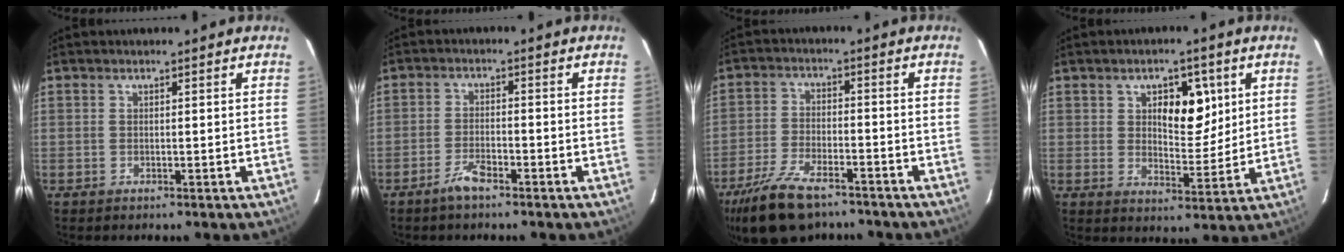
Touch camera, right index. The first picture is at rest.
{"total": 3.5, "force": [-2.5, 0.5, 2.4], "torque": [-0.048, -0.001, -0.048]}
{"total": 11.9, "force": [-8.9, 3.7, 6.8], "torque": [-0.133, -0.017, -0.157]}
{"total": 7.6, "force": [2.7, 3.7, 6.0], "torque": [-0.086, 0.006, 0.047]}